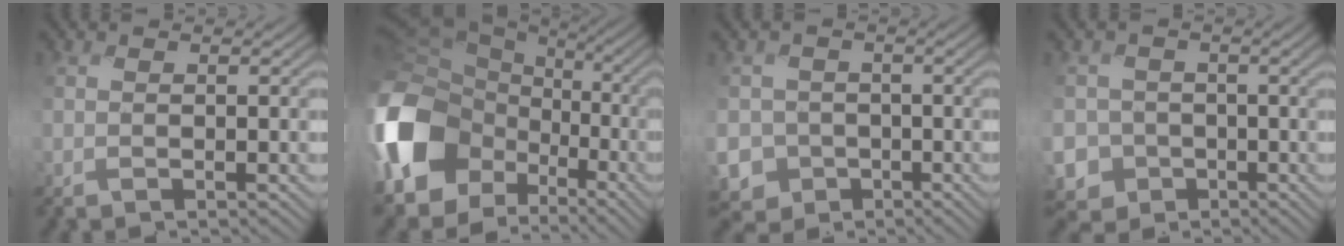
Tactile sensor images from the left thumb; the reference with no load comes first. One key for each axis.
{"total": 17.9, "fx": -5.4, "fy": 14.3, "fz": 9.3, "tx": -0.262, "ty": -0.039, "tz": -0.108}
{"total": 8.1, "fx": -3.5, "fy": 7.3, "fz": 0.4, "tx": -0.042, "ty": -0.028, "tz": -0.086}
{"total": 6.6, "fx": -3.2, "fy": 5.8, "fz": -0.2, "tx": -0.017, "ty": -0.020, "tz": -0.082}